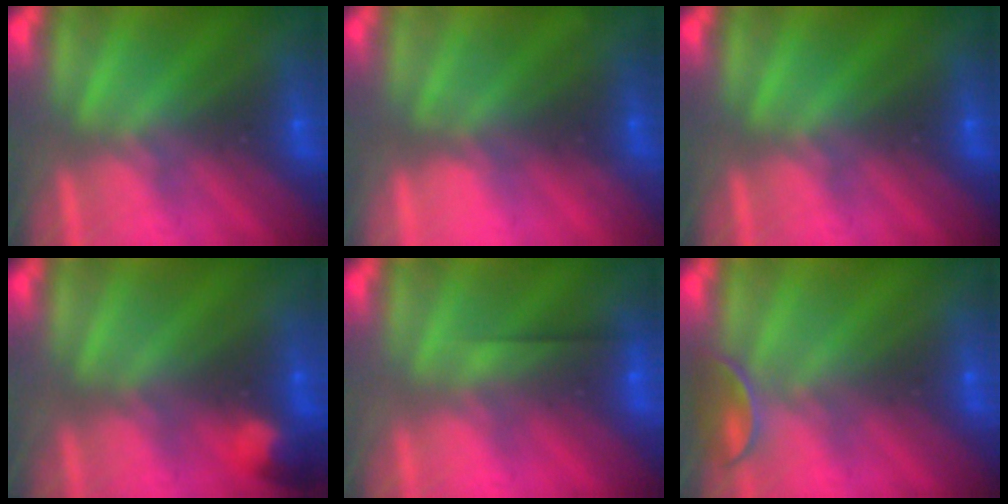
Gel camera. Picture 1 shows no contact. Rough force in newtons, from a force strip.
{"total": 2.3}
{"total": 0.0}
{"total": 2.8}
{"total": 2.5}
{"total": 2.4}